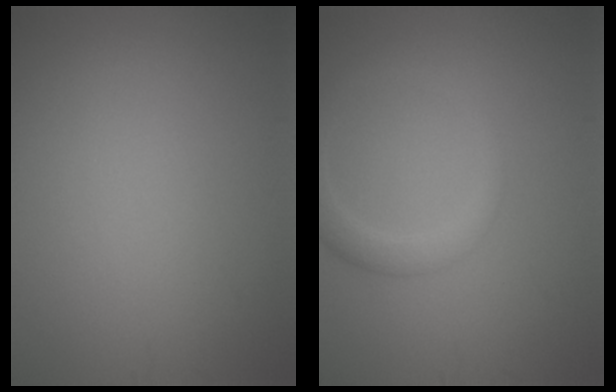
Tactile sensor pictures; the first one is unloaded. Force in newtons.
{"total": 2.5, "press": 2.5, "slide": 0.2}